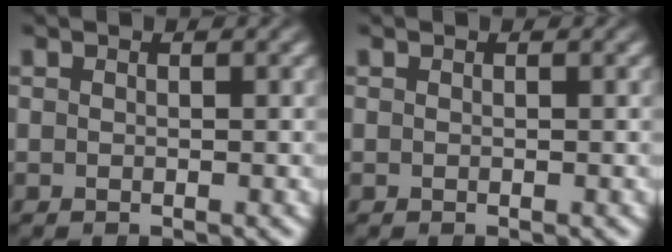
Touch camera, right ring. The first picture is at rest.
{"total": 0.0}